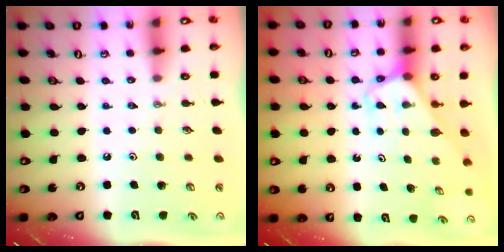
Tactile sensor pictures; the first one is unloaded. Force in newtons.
{"total": 3.2, "press": 3.2, "slide": 0.2}